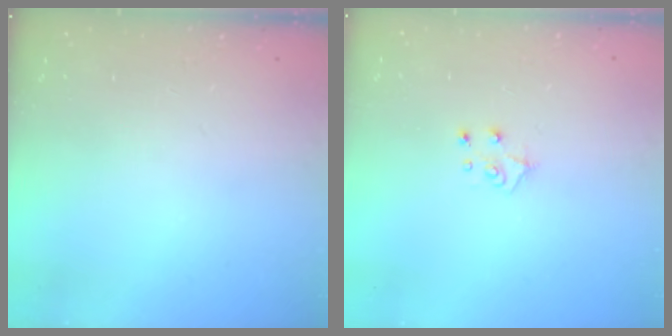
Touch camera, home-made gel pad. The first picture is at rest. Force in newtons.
{"total": 5.6, "press": 5.6, "slide": 0.5}